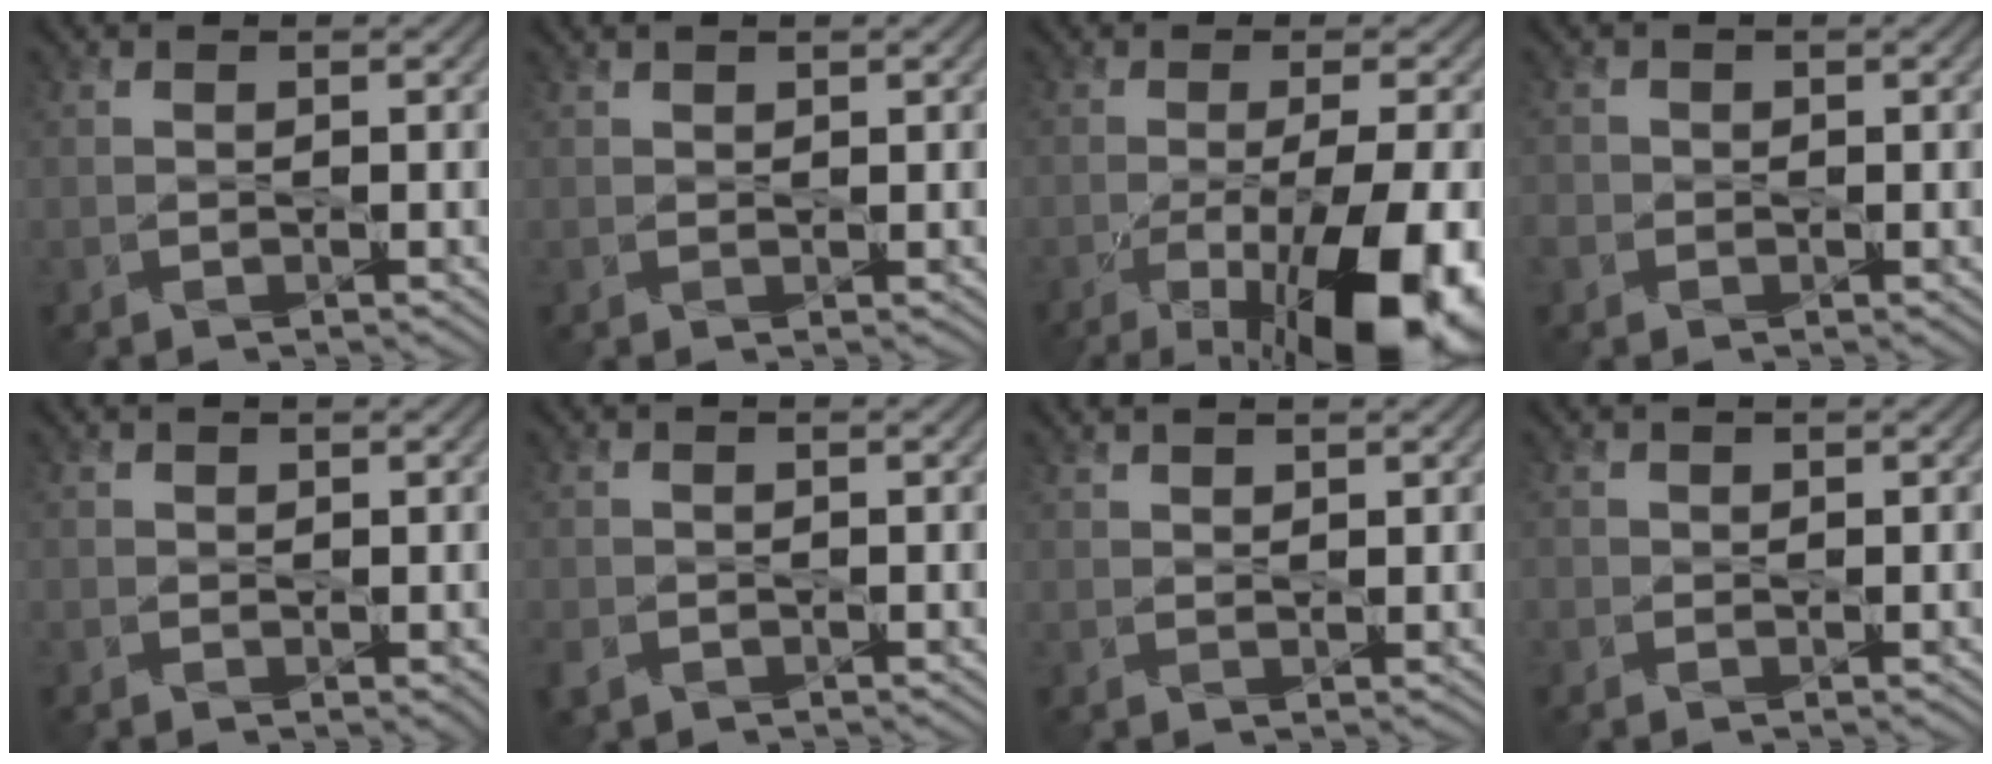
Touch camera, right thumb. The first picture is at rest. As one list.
[{"total": 0.8, "force": [0.7, 0.3, 0.1], "torque": [-0.004, 0.000, 0.014]}, {"total": 14.8, "force": [-7.3, 4.2, 12.2], "torque": [-0.197, -0.018, -0.109]}, {"total": 1.9, "force": [-0.6, 1.8, 0.4], "torque": [-0.012, -0.006, -0.014]}, {"total": 0.7, "force": [0.1, 0.6, 0.3], "torque": [-0.004, -0.005, 0.001]}, {"total": 1.9, "force": [-1.1, 1.4, 0.7], "torque": [-0.024, -0.010, -0.027]}, {"total": 1.0, "force": [0.9, 0.4, 0.3], "torque": [-0.010, 0.000, 0.020]}, {"total": 0.8, "force": [-0.2, 0.7, 0.1], "torque": [-0.001, -0.006, -0.006]}]